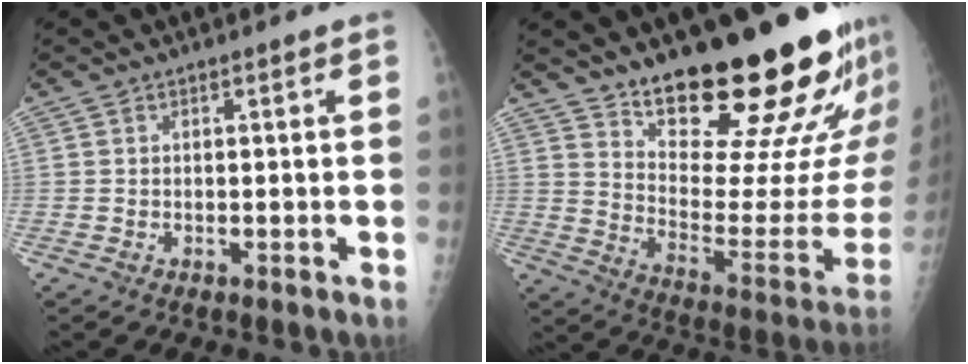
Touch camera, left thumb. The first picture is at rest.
{"total": 26.8, "force": [20.0, 6.9, 16.4], "torque": [-0.204, -0.148, 0.287]}